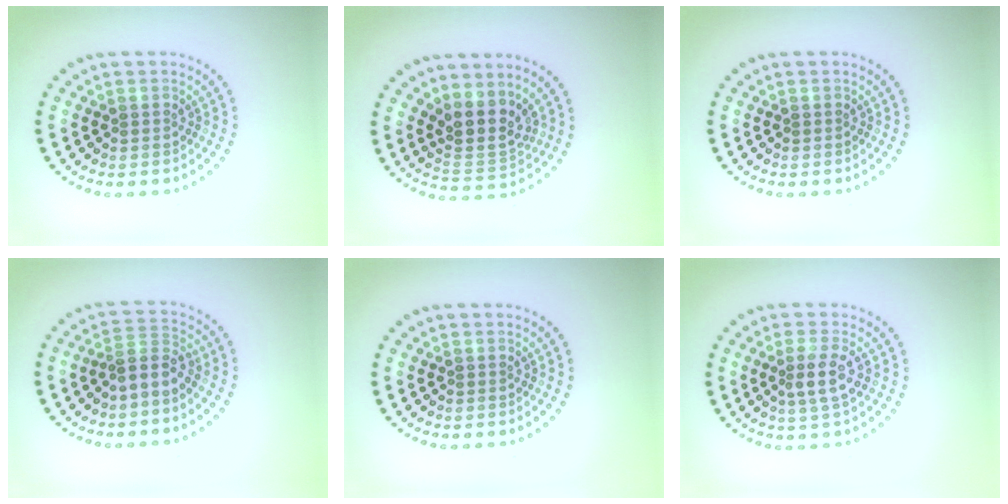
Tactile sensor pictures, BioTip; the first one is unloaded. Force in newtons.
{"total": 3.7, "press": 2.9, "slide": 2.4}
{"total": 0.0}
{"total": 2.3, "press": 1.7, "slide": 1.5}
{"total": 0.0}
{"total": 2.5, "press": 2.1, "slide": 1.2}